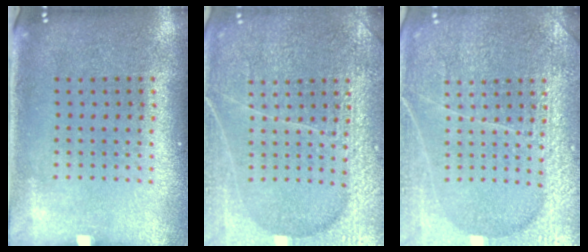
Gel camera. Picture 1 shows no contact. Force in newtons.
{"total": 6.7, "press": 6.6, "slide": 0.9}
{"total": 4.1, "press": 4.1, "slide": 0.5}